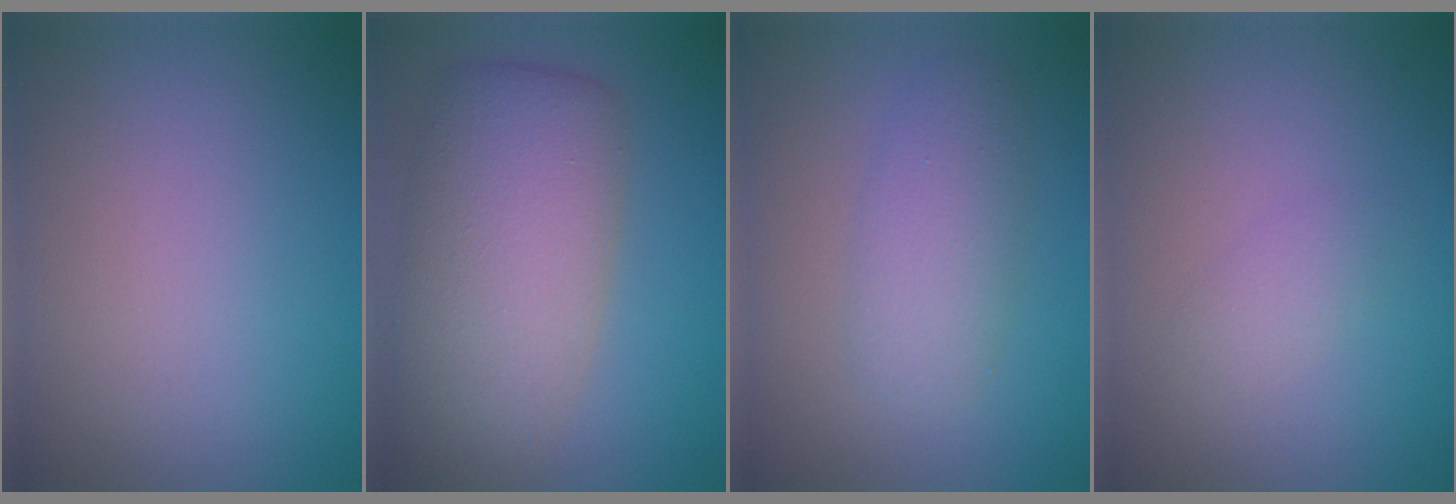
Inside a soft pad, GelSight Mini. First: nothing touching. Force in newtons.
{"total": 8.2, "press": 8.2, "slide": 0.3}
{"total": 2.4, "press": 2.3, "slide": 0.1}
{"total": 2.5, "press": 2.4, "slide": 0.3}